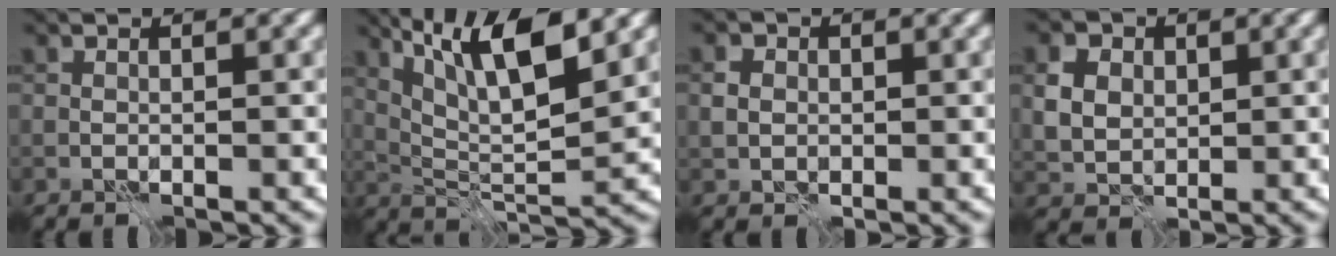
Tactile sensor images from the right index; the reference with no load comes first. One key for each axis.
{"total": 9.2, "fx": 4.7, "fy": 2.6, "fz": 7.4, "tx": -0.132, "ty": 0.006, "tz": 0.081}
{"total": 1.9, "fx": 0.0, "fy": 1.7, "fz": 0.9, "tx": -0.019, "ty": 0.001, "tz": -0.002}
{"total": 4.9, "fx": 1.5, "fy": 3.9, "fz": 2.6, "tx": -0.063, "ty": 0.011, "tz": 0.021}